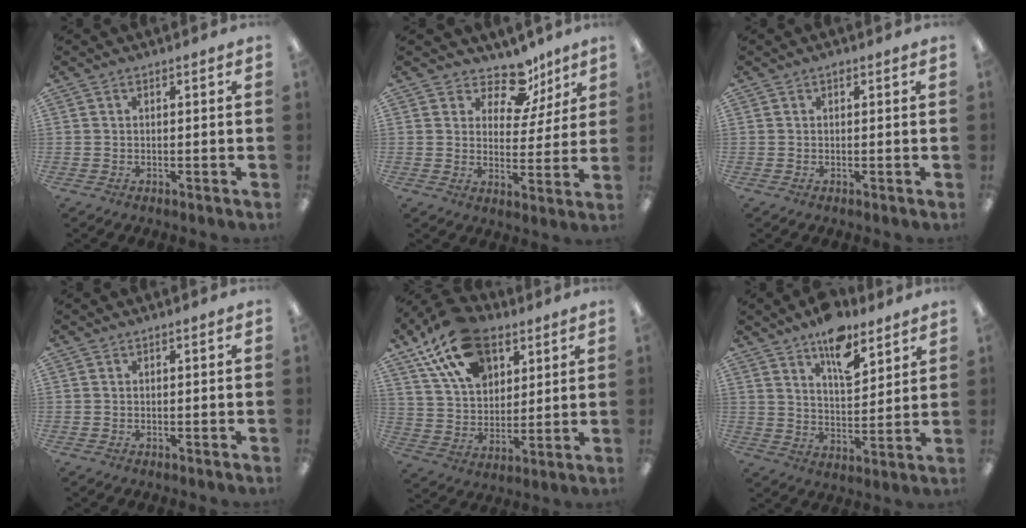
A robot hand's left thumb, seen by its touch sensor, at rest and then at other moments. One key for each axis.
{"total": 11.3, "fx": 8.2, "fy": 6.2, "fz": 4.7, "tx": -0.070, "ty": -0.052, "tz": 0.151}
{"total": 0.6, "fx": 0.4, "fy": 0.4, "fz": 0.3, "tx": -0.007, "ty": 0.004, "tz": 0.007}
{"total": 0.0}
{"total": 19.0, "fx": 11.2, "fy": 11.4, "fz": 10.3, "tx": -0.187, "ty": -0.037, "tz": 0.206}
{"total": 11.7, "fx": 8.3, "fy": 5.1, "fz": 6.6, "tx": -0.087, "ty": -0.046, "tz": 0.141}